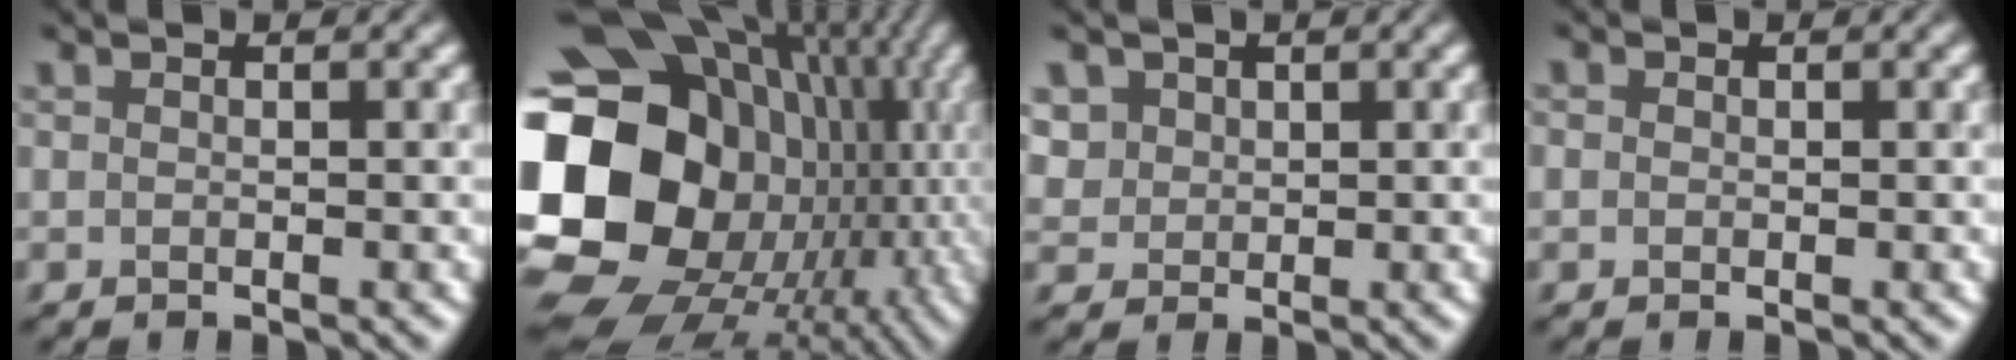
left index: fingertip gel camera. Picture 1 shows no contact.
{"total": 21.6, "force": [-2.2, 18.4, 11.2], "torque": [-0.242, -0.003, -0.038]}
{"total": 1.4, "force": [0.7, 1.1, -0.3], "torque": [-0.026, 0.006, 0.048]}
{"total": 1.3, "force": [-0.5, -0.6, -1.1], "torque": [0.002, 0.000, 0.013]}